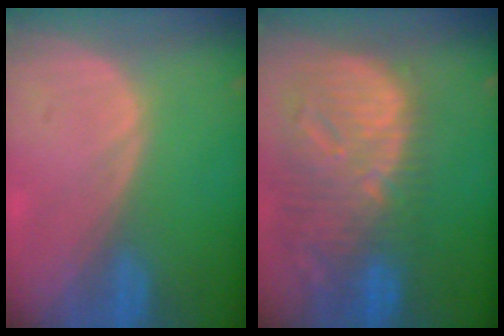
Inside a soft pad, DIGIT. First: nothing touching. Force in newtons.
{"total": 13.0, "press": 11.3, "slide": 6.4}